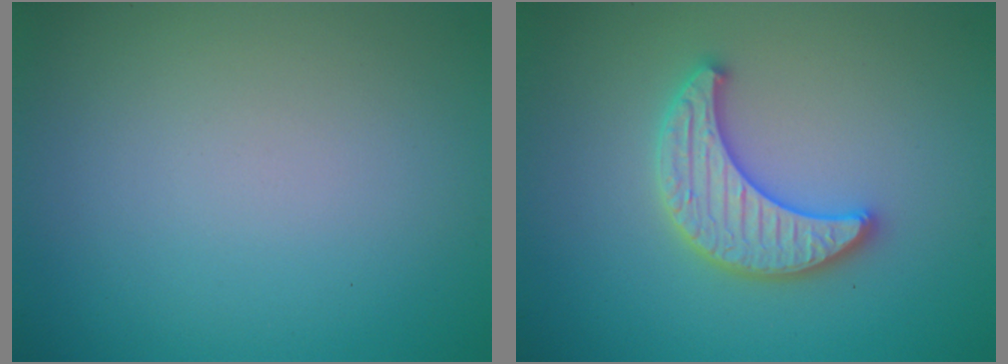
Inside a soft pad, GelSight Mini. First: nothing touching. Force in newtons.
{"total": 4.4, "press": 4.3, "slide": 0.8}